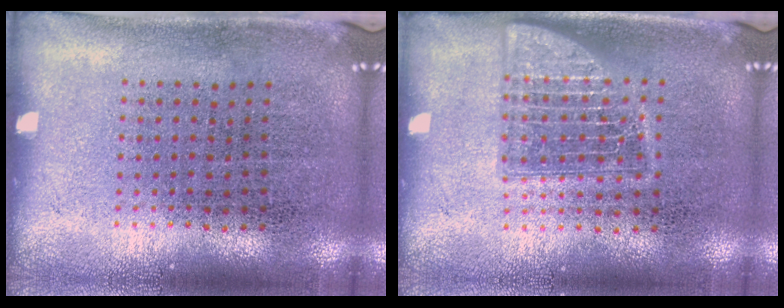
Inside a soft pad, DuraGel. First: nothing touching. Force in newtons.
{"total": 2.1, "press": 2.0, "slide": 0.3}